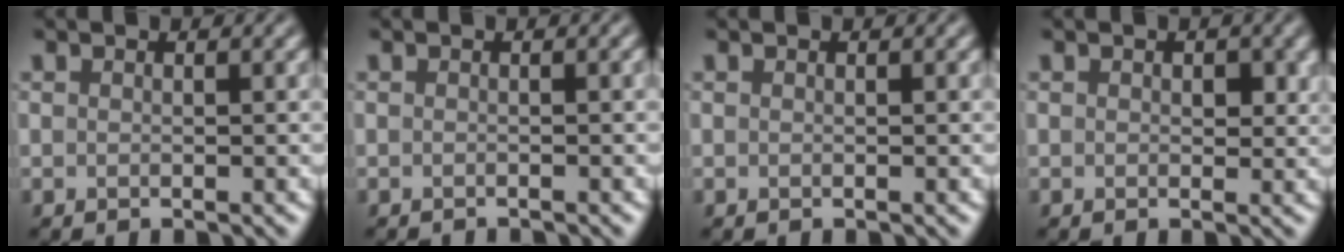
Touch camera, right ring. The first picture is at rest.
{"total": 1.7, "force": [-1.4, 0.4, 0.8], "torque": [0.003, -0.003, -0.021]}
{"total": 0.0}
{"total": 1.6, "force": [0.6, 1.0, 1.1], "torque": [-0.012, -0.002, 0.009]}